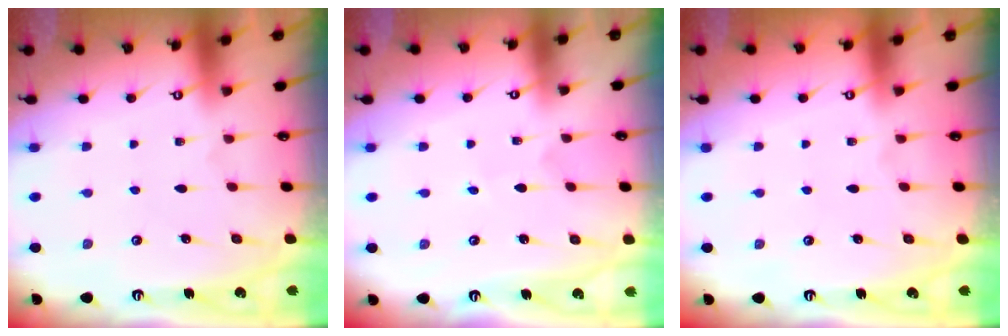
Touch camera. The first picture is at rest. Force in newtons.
{"total": 1.6, "press": 1.6, "slide": 0.1}
{"total": 0.0}